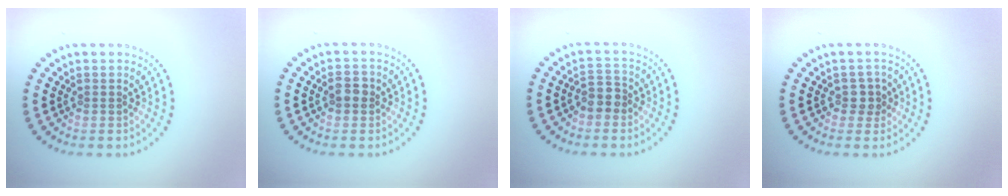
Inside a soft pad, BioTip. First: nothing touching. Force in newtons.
{"total": 1.8, "press": 1.8, "slide": 0.1}
{"total": 2.1, "press": 1.9, "slide": 0.9}
{"total": 1.6, "press": 1.4, "slide": 0.8}